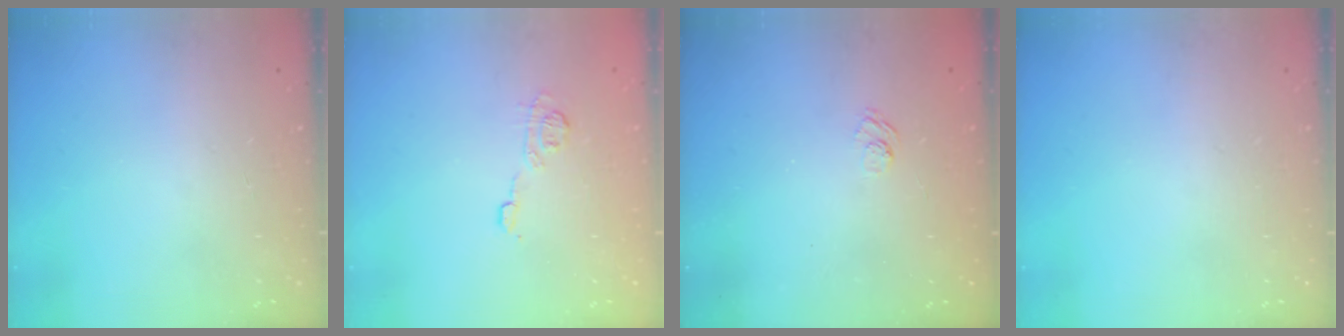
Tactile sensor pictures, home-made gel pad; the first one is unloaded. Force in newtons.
{"total": 7.7, "press": 7.6, "slide": 1.2}
{"total": 2.4, "press": 2.0, "slide": 1.3}
{"total": 0.0}